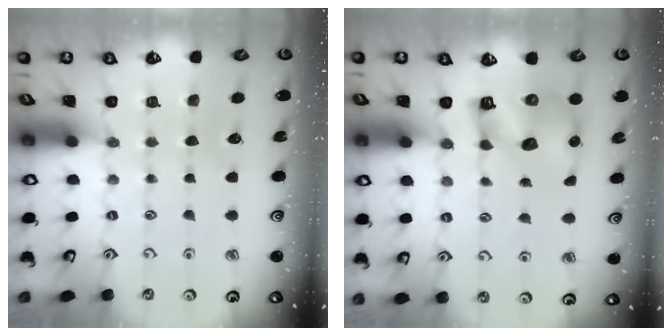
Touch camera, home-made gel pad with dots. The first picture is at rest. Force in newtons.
{"total": 8.5, "press": 8.4, "slide": 1.1}